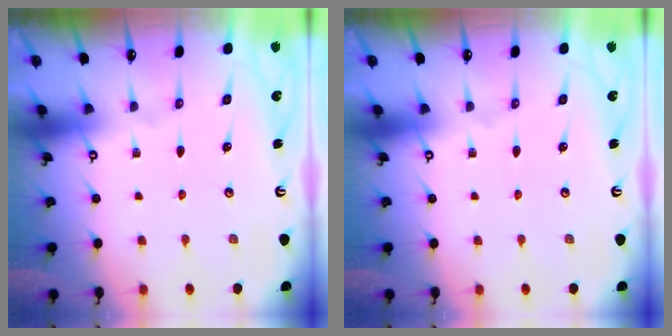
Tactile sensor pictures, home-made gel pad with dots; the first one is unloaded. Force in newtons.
{"total": 0.0}